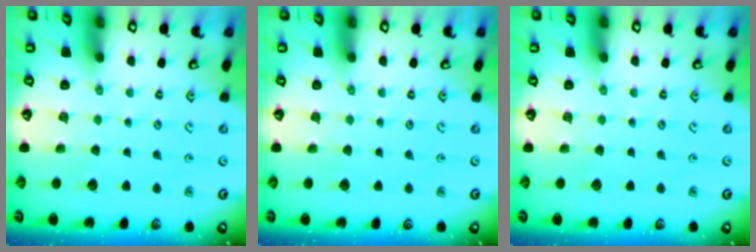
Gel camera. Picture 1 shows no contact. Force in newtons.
{"total": 0.0}
{"total": 0.0}